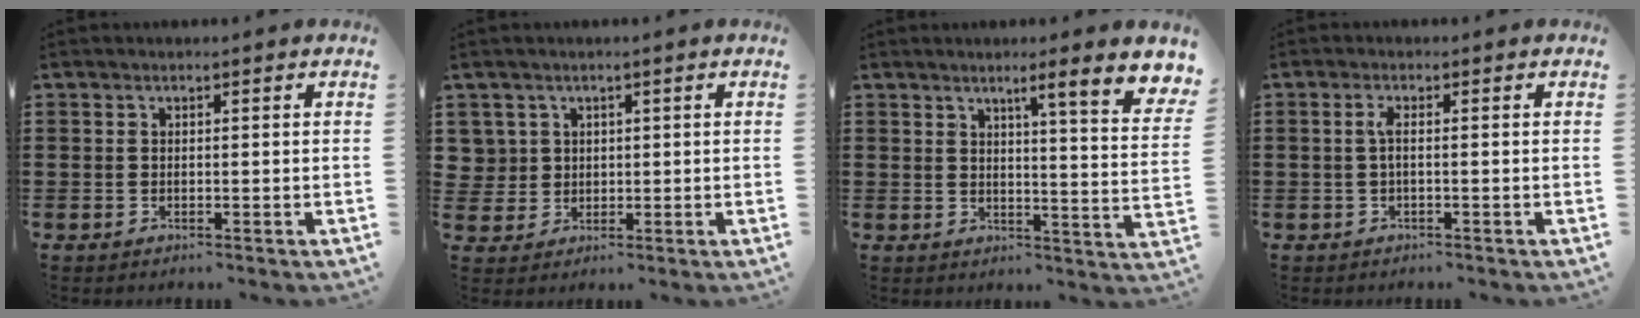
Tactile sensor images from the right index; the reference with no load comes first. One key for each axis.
{"total": 3.1, "fx": 0.9, "fy": 3.0, "fz": 0.0, "tx": -0.018, "ty": 0.011, "tz": 0.016}
{"total": 5.5, "fx": 3.3, "fy": -0.4, "fz": 4.4, "tx": -0.075, "ty": -0.030, "tz": 0.041}
{"total": 1.7, "fx": -0.2, "fy": 0.2, "fz": 1.7, "tx": -0.042, "ty": -0.003, "tz": -0.006}